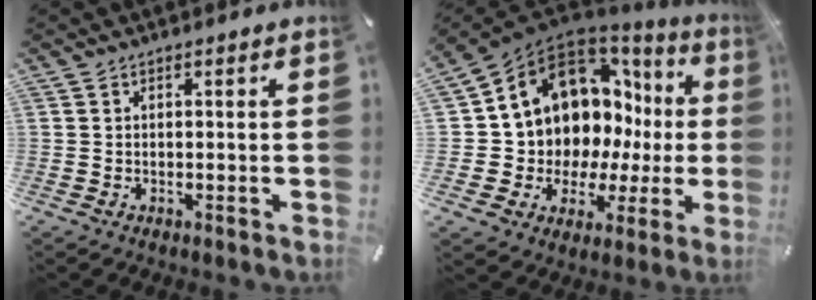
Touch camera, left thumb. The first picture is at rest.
{"total": 12.6, "force": [6.0, 9.8, 5.1], "torque": [-0.092, -0.082, 0.121]}